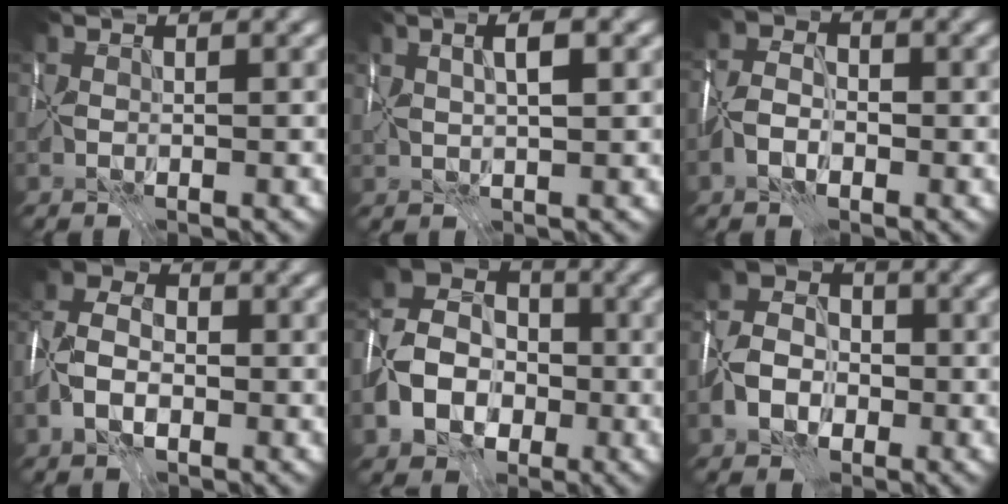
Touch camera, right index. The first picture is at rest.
{"total": 3.1, "force": [1.1, 0.7, 2.9], "torque": [-0.051, 0.005, 0.017]}
{"total": 3.9, "force": [-1.7, 2.5, 2.3], "torque": [-0.049, 0.001, -0.044]}
{"total": 5.7, "force": [-1.5, 3.8, 4.0], "torque": [-0.087, 0.007, -0.041]}
{"total": 8.4, "force": [-2.5, 6.6, 4.5], "torque": [-0.101, -0.004, -0.059]}
{"total": 5.7, "force": [-2.0, 4.5, 3.0], "torque": [-0.064, 0.002, -0.052]}